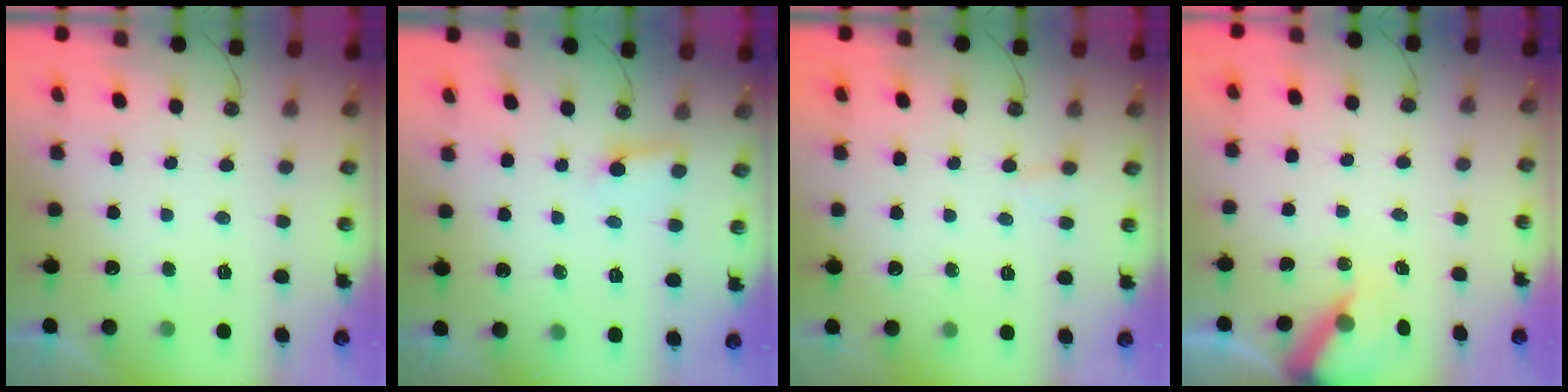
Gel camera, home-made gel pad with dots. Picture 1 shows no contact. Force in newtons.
{"total": 2.6, "press": 2.6, "slide": 0.3}
{"total": 2.3, "press": 2.3, "slide": 0.1}
{"total": 7.0, "press": 7.0, "slide": 0.4}